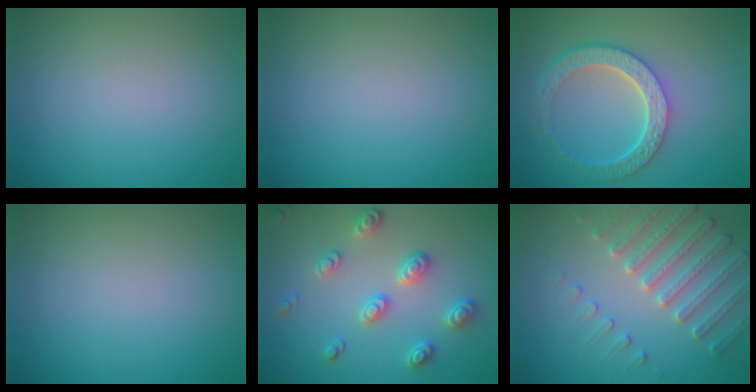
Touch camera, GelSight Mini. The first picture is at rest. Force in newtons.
{"total": 0.0}
{"total": 6.0, "press": 4.5, "slide": 4.0}
{"total": 0.0}
{"total": 3.0, "press": 2.9, "slide": 0.6}
{"total": 4.0, "press": 3.9, "slide": 0.2}